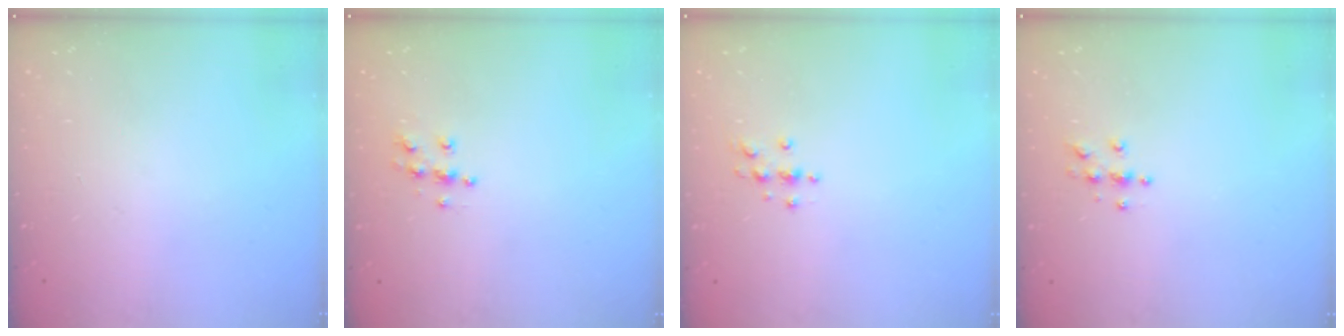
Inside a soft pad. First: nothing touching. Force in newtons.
{"total": 6.4, "press": 6.4, "slide": 0.3}
{"total": 3.5, "press": 3.4, "slide": 0.5}
{"total": 4.0, "press": 4.0, "slide": 0.4}